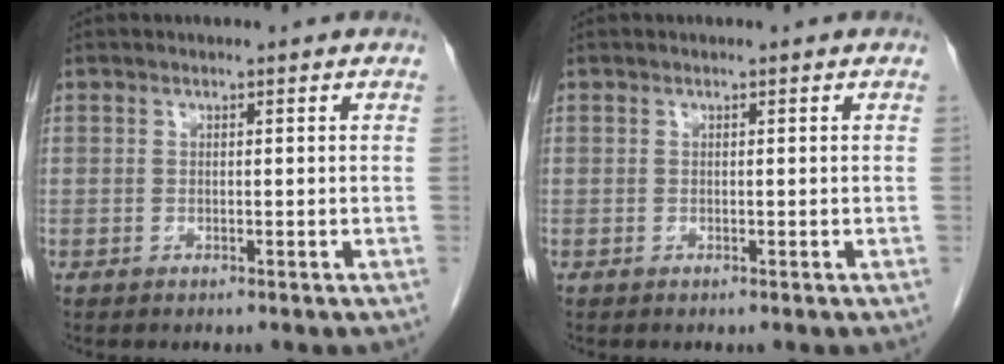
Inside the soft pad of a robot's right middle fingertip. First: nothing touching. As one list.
[{"total": 0.0}]